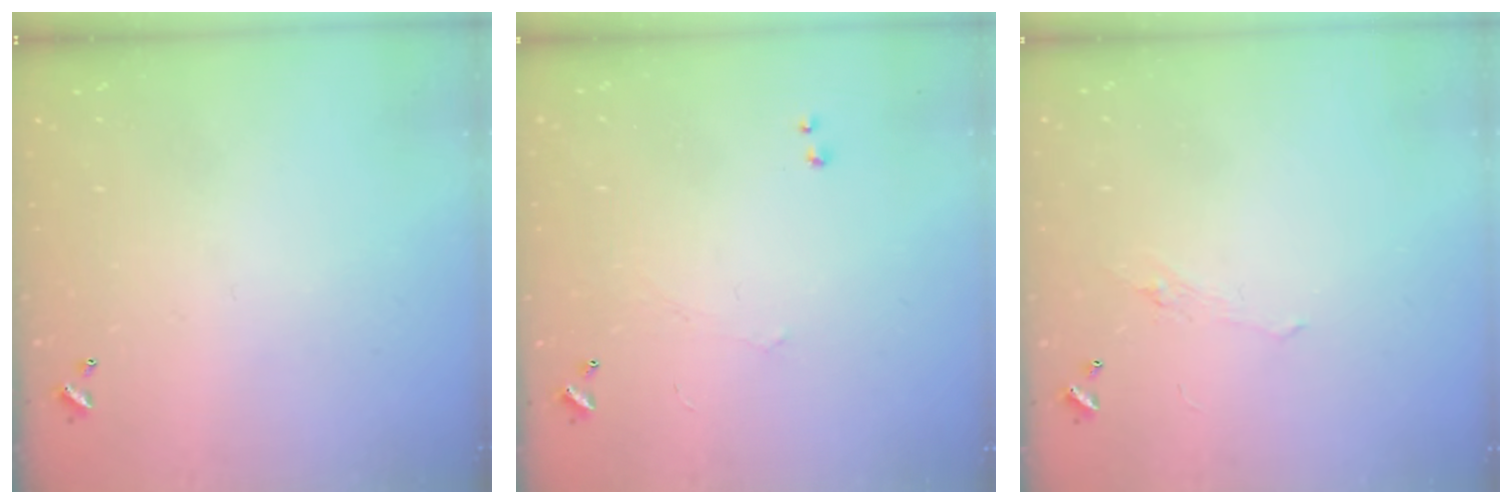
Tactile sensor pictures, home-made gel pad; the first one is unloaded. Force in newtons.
{"total": 1.0, "press": 0.9, "slide": 0.5}
{"total": 0.9, "press": 0.5, "slide": 0.7}